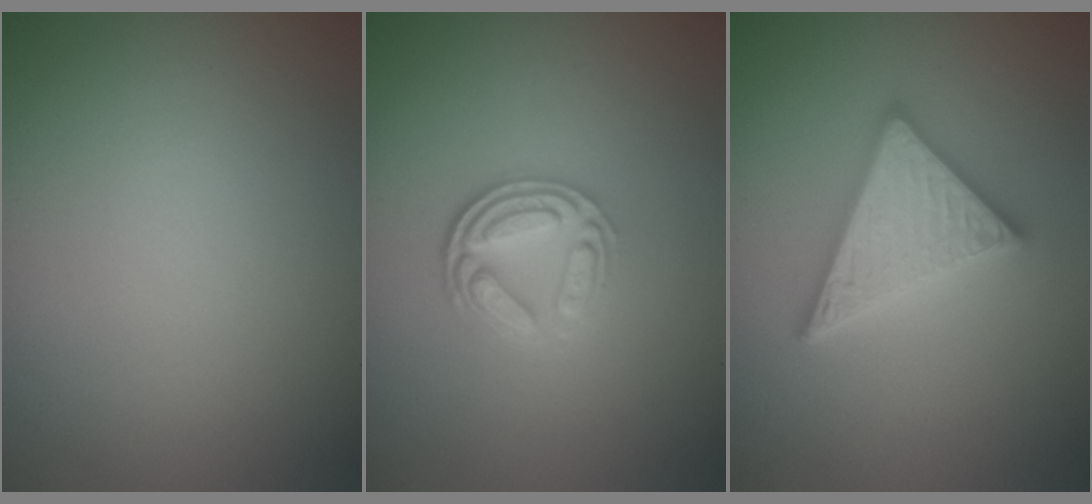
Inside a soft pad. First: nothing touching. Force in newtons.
{"total": 4.1, "press": 3.2, "slide": 2.5}
{"total": 4.9, "press": 4.8, "slide": 0.7}